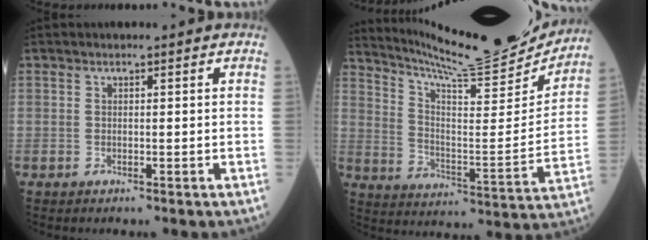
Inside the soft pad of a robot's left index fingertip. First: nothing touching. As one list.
[{"total": 21.2, "force": [20.1, 1.1, 6.7], "torque": [-0.124, -0.056, 0.291]}]